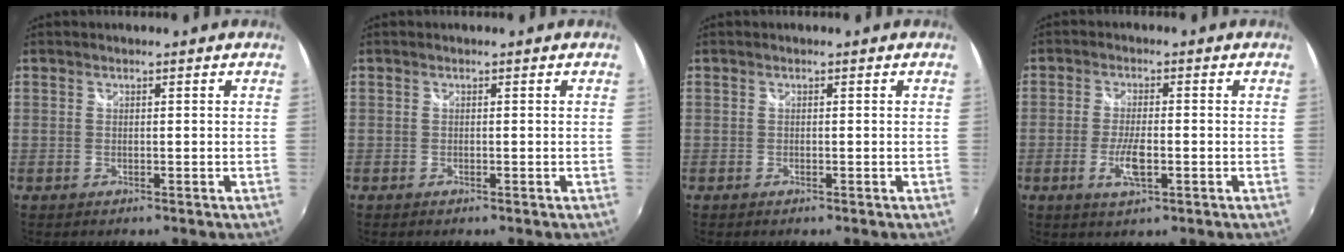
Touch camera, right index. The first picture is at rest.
{"total": 0.0}
{"total": 0.0}
{"total": 5.1, "force": [-1.7, 1.2, 4.6], "torque": [-0.098, -0.005, -0.031]}